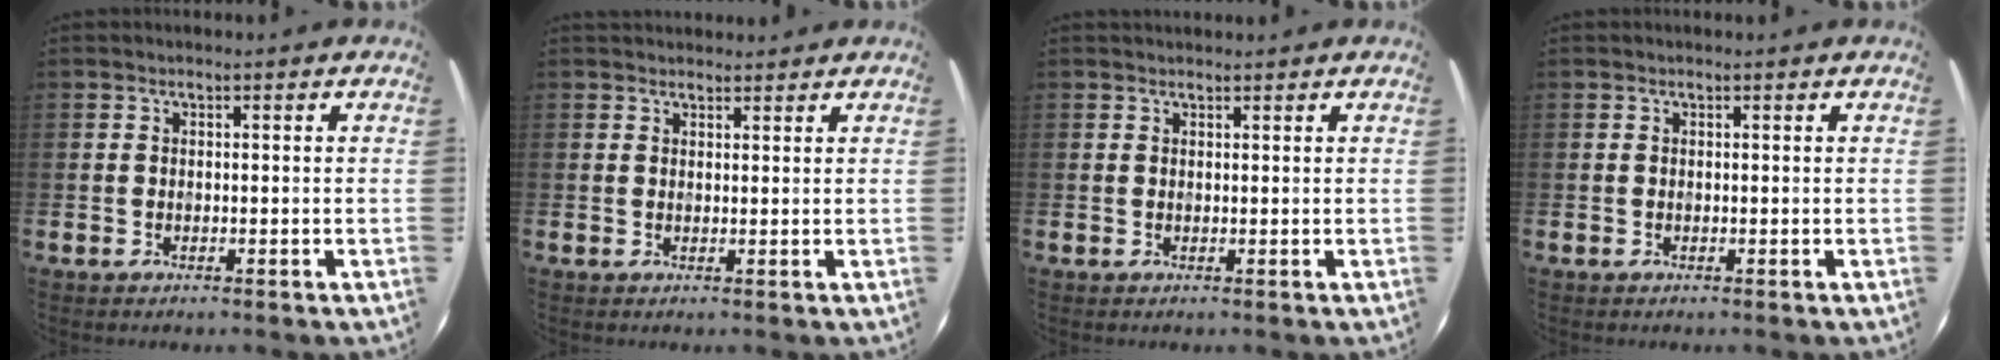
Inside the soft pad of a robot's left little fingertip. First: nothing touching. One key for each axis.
{"total": 1.7, "fx": 1.5, "fy": 0.5, "fz": -0.2, "tx": 0.009, "ty": 0.001, "tz": 0.030}
{"total": 0.8, "fx": 0.7, "fy": 0.2, "fz": 0.0, "tx": 0.008, "ty": -0.002, "tz": 0.013}
{"total": 0.0}